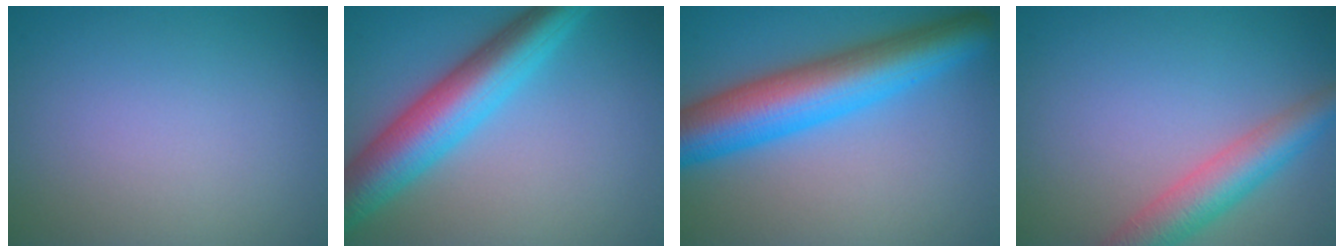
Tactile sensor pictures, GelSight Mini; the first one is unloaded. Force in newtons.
{"total": 8.2, "press": 8.2, "slide": 0.3}
{"total": 9.5, "press": 9.5, "slide": 0.2}
{"total": 5.0, "press": 5.0, "slide": 0.2}